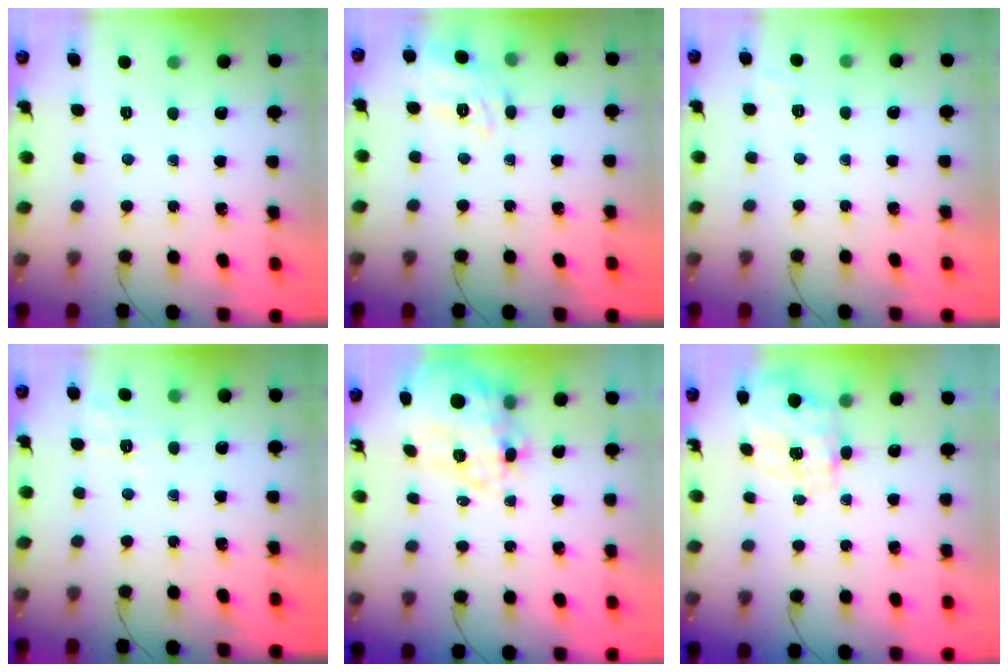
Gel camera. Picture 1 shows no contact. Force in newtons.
{"total": 7.5, "press": 7.4, "slide": 0.8}
{"total": 2.2, "press": 0.9, "slide": 2.0}
{"total": 1.9, "press": 0.8, "slide": 1.7}
{"total": 14.2, "press": 13.9, "slide": 2.9}
{"total": 3.6, "press": 3.5, "slide": 1.0}